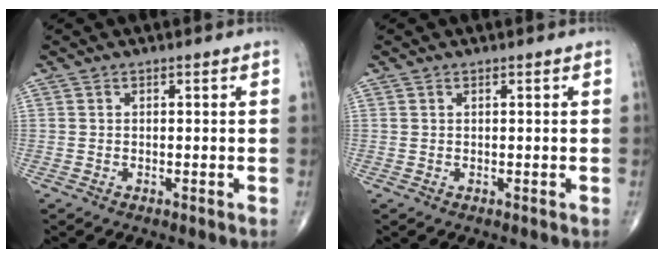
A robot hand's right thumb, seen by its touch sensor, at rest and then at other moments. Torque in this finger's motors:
{"motor_torque": [0.53, -0.03, -0.08, 1.07, 0.11]}